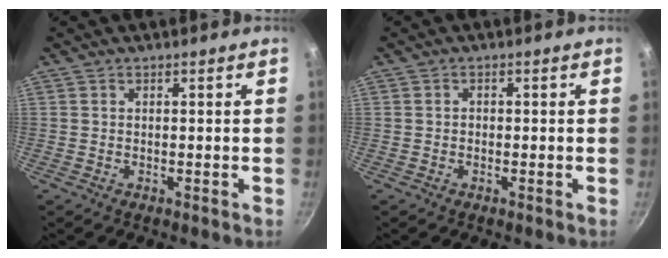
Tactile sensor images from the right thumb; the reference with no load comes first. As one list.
[{"total": 0.8, "force": [-0.2, 0.7, 0.4], "torque": [-0.006, 0.004, -0.004]}]